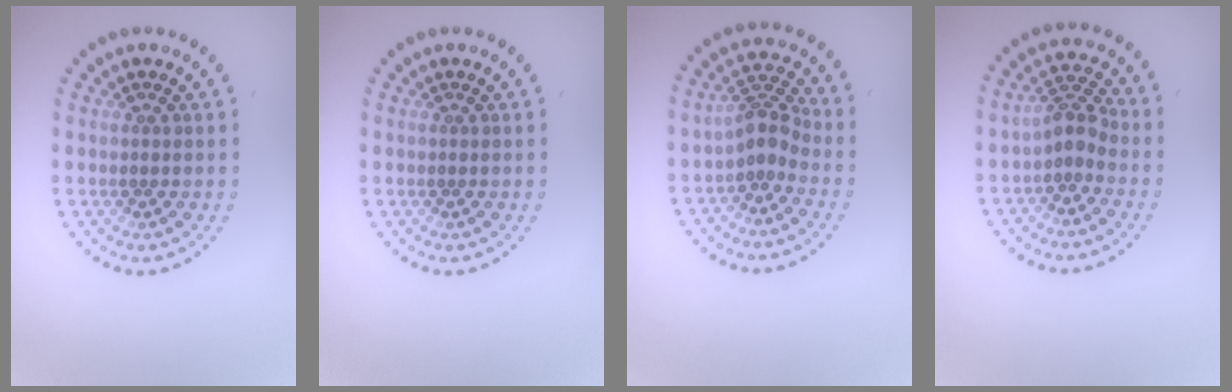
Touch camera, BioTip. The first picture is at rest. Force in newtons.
{"total": 0.0}
{"total": 2.7, "press": 2.1, "slide": 1.8}
{"total": 2.4, "press": 2.0, "slide": 1.4}